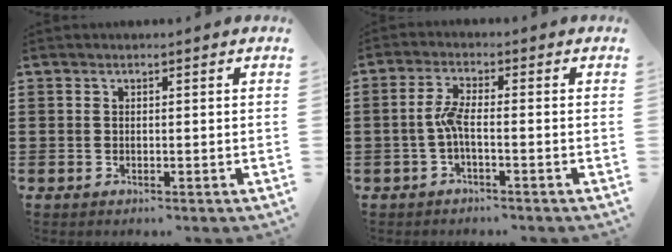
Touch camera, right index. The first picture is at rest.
{"total": 3.7, "force": [-1.1, 0.8, 3.4], "torque": [-0.079, -0.002, -0.026]}